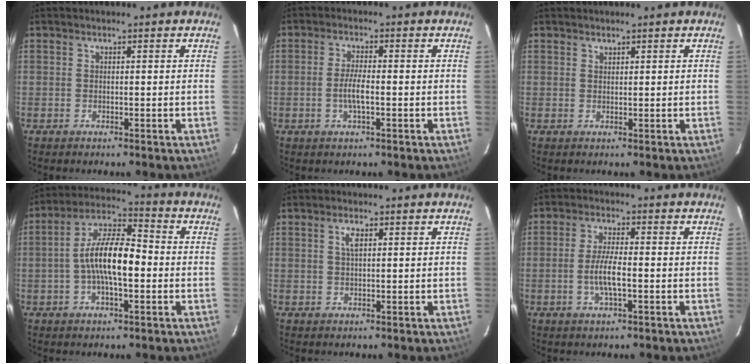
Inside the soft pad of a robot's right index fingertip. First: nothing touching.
{"total": 3.9, "force": [-1.0, 0.7, 3.7], "torque": [-0.070, -0.002, -0.018]}
{"total": 0.7, "force": [0.6, 0.3, 0.0], "torque": [-0.001, 0.001, 0.012]}
{"total": 11.7, "force": [-1.4, 4.1, 10.9], "torque": [-0.207, 0.016, -0.032]}
{"total": 2.1, "force": [0.8, 0.8, 1.8], "torque": [-0.033, 0.004, 0.014]}
{"total": 5.5, "force": [-1.3, 1.1, 5.2], "torque": [-0.102, -0.003, -0.025]}